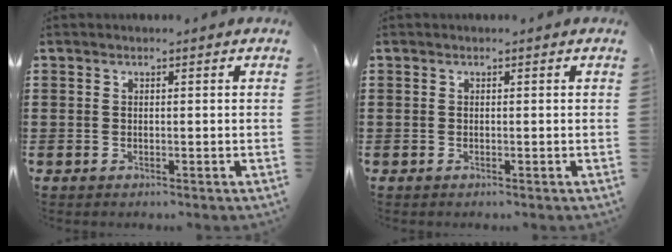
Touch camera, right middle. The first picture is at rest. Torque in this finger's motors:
{"motor_torque": [0.03, -0.06, 0.04, 0.00]}